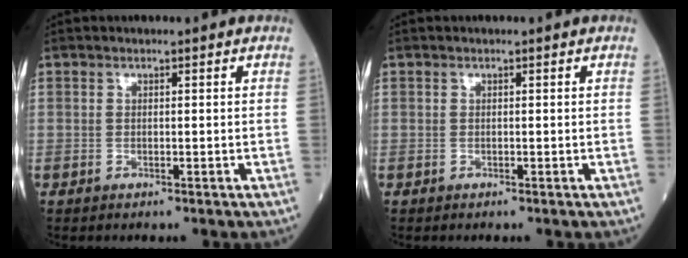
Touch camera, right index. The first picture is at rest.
{"total": 0.0}